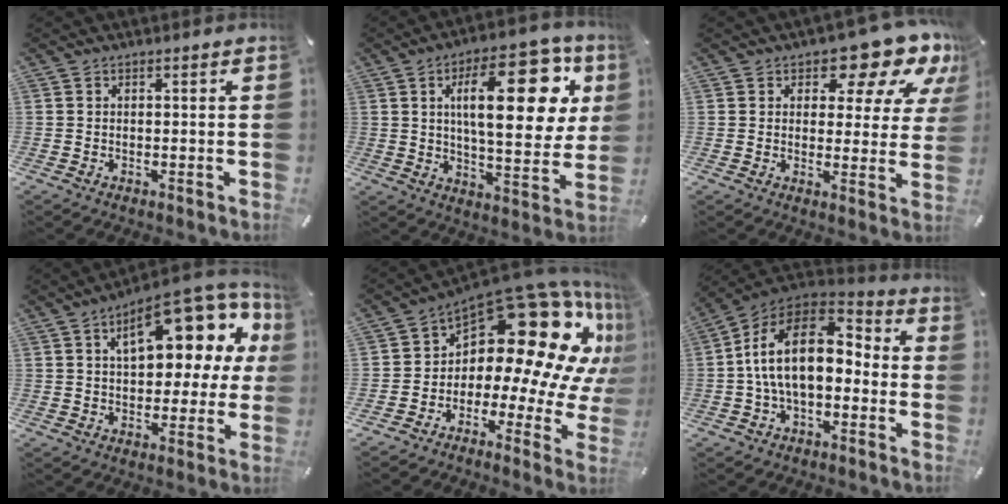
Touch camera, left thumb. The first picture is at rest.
{"total": 24.6, "force": [7.7, 10.3, 21.0], "torque": [-0.310, -0.018, 0.108]}
{"total": 12.5, "force": [8.1, 6.2, 7.3], "torque": [-0.089, -0.057, 0.134]}
{"total": 19.2, "force": [8.2, 9.7, 14.4], "torque": [-0.190, -0.043, 0.132]}
{"total": 22.3, "force": [9.5, 12.3, 15.9], "torque": [-0.223, -0.100, 0.169]}
{"total": 17.9, "force": [0.6, 10.7, 14.3], "torque": [-0.286, 0.012, 0.006]}